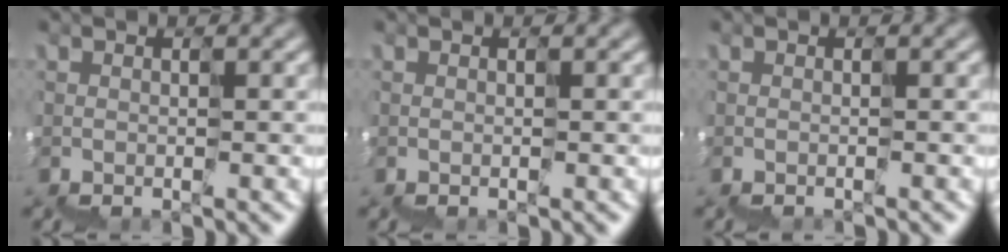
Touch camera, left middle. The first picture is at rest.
{"total": 0.0}
{"total": 0.7, "force": [-0.7, -0.1, -0.2], "torque": [0.006, -0.002, -0.008]}